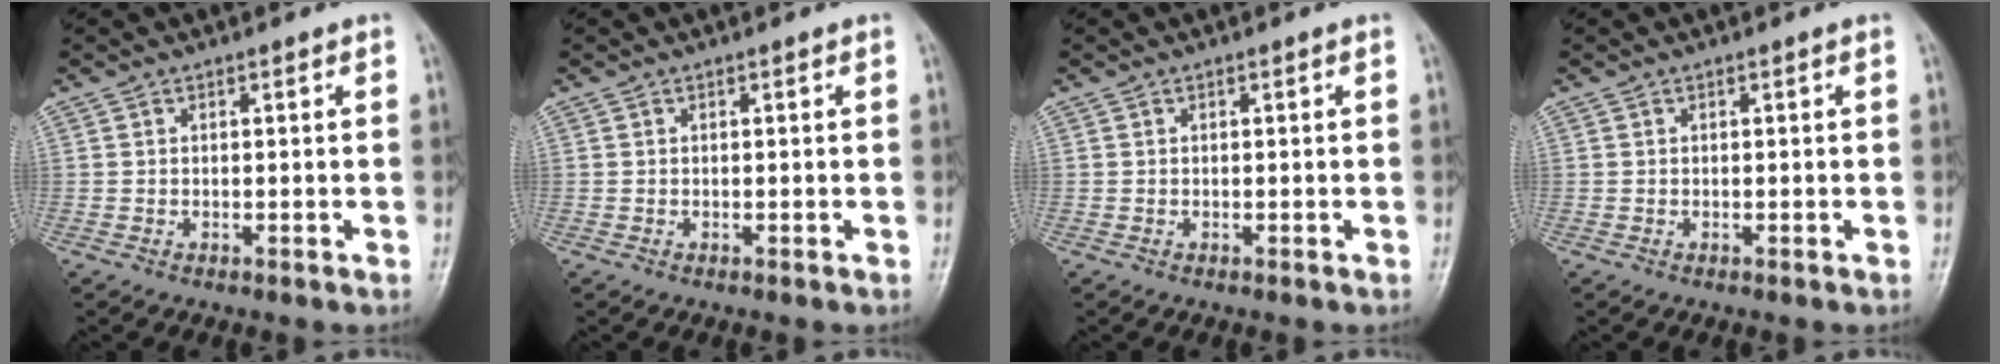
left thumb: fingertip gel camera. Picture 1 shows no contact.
{"total": 0.0}
{"total": 0.0}
{"total": 0.0}